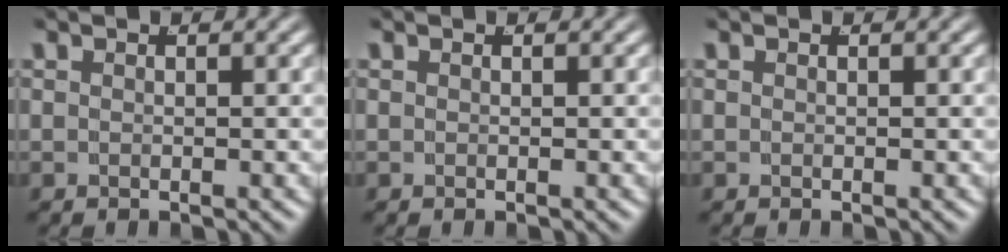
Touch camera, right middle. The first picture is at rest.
{"total": 0.0}
{"total": 0.0}